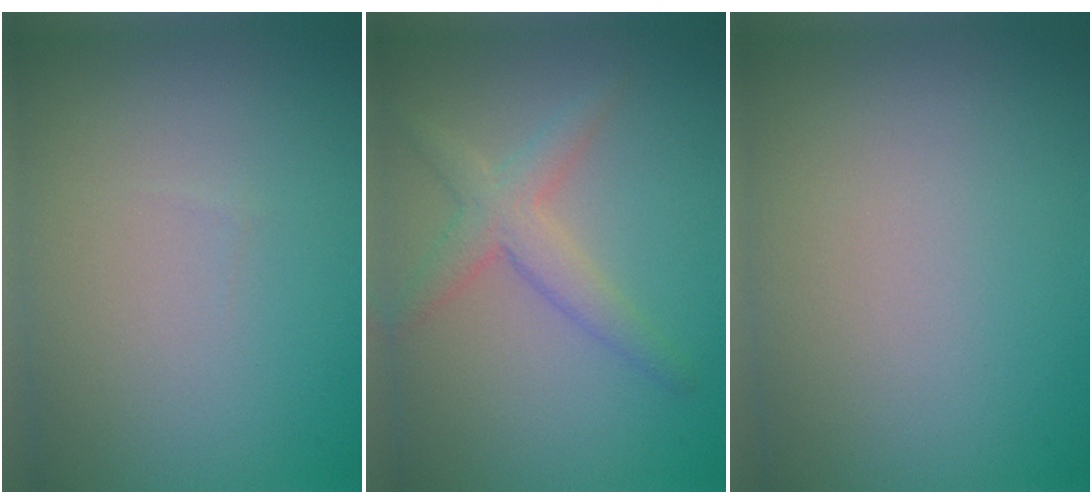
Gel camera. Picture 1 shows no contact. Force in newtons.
{"total": 3.0, "press": 3.0, "slide": 0.1}
{"total": 0.0}